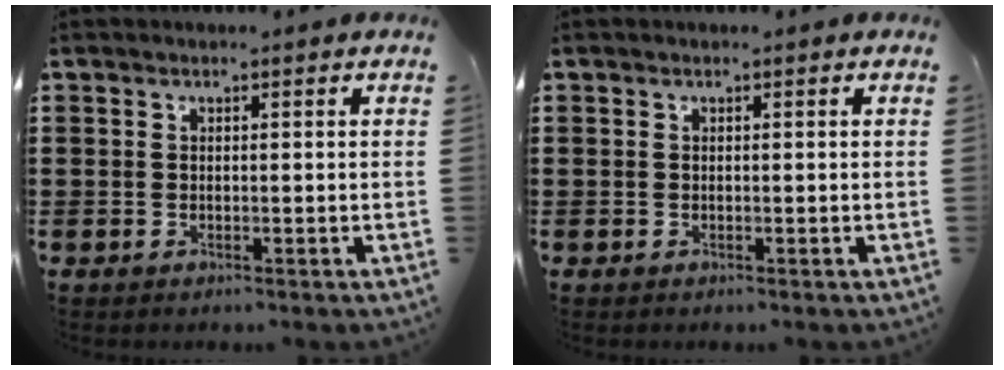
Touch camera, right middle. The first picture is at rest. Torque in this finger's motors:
{"motor_torque": [0.00, 0.00, 0.02, -0.01]}